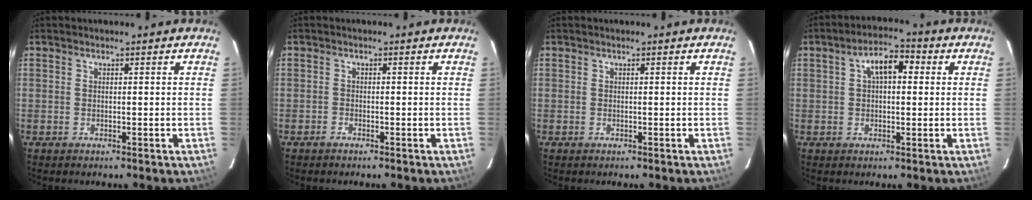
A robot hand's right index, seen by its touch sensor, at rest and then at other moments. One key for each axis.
{"total": 0.7, "fx": -0.6, "fy": 0.2, "fz": 0.0, "tx": -0.003, "ty": 0.002, "tz": -0.014}
{"total": 0.0}
{"total": 6.4, "fx": 1.5, "fy": 3.3, "fz": 5.2, "tx": -0.089, "ty": 0.026, "tz": 0.025}